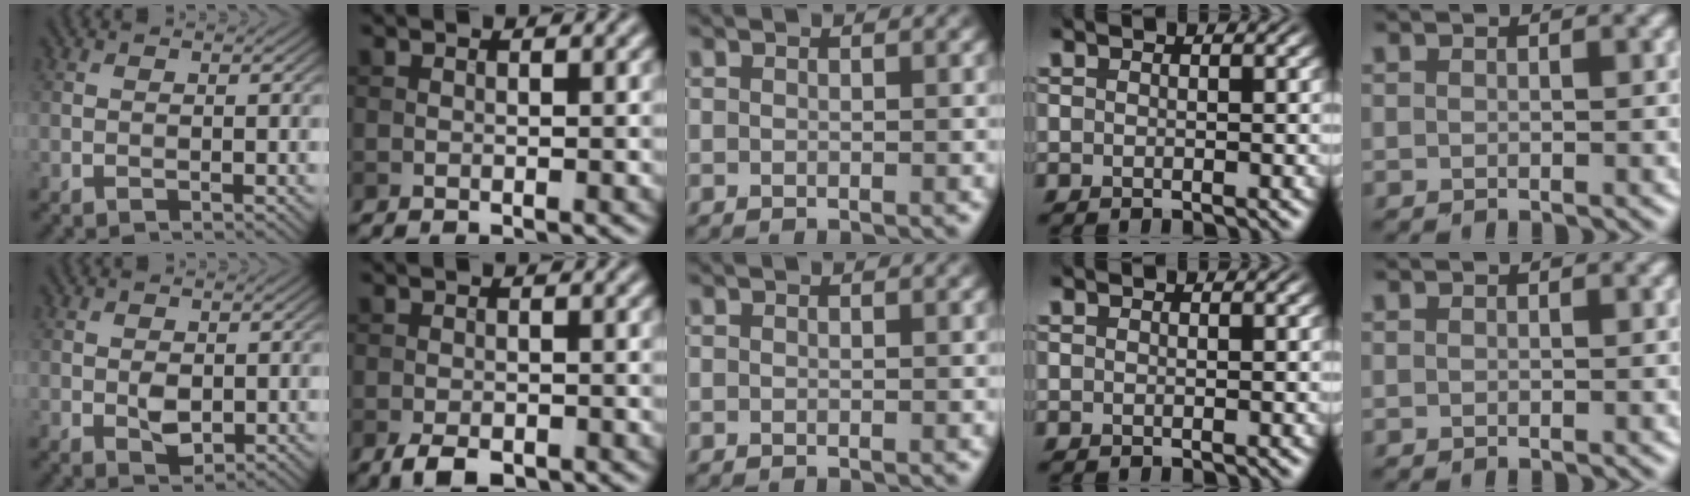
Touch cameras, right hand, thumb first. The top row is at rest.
{"thumb": {"total": 2.4, "force": [-0.1, 1.6, 1.8], "torque": [-0.036, -0.004, 0.003]}, "index": {"total": 2.8, "force": [-1.7, 1.4, 1.7], "torque": [-0.031, -0.005, -0.031]}}